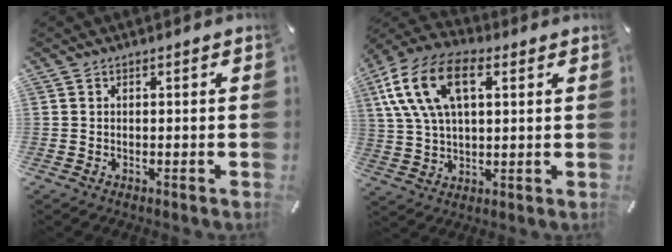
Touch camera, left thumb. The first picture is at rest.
{"total": 15.2, "force": [5.7, 8.8, 11.0], "torque": [-0.252, 0.010, 0.102]}